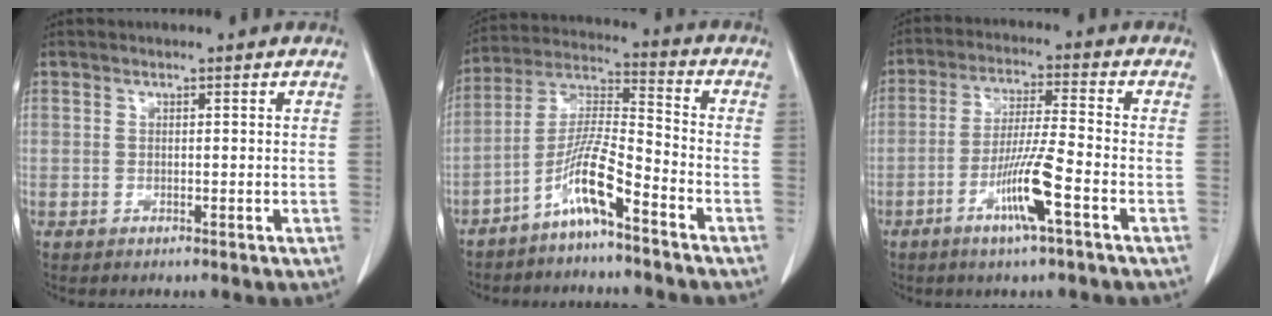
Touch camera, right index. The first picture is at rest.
{"total": 8.7, "force": [-5.4, 0.3, 6.7], "torque": [-0.143, 0.001, -0.108]}
{"total": 8.7, "force": [-3.9, -0.3, 7.7], "torque": [-0.149, -0.010, -0.076]}